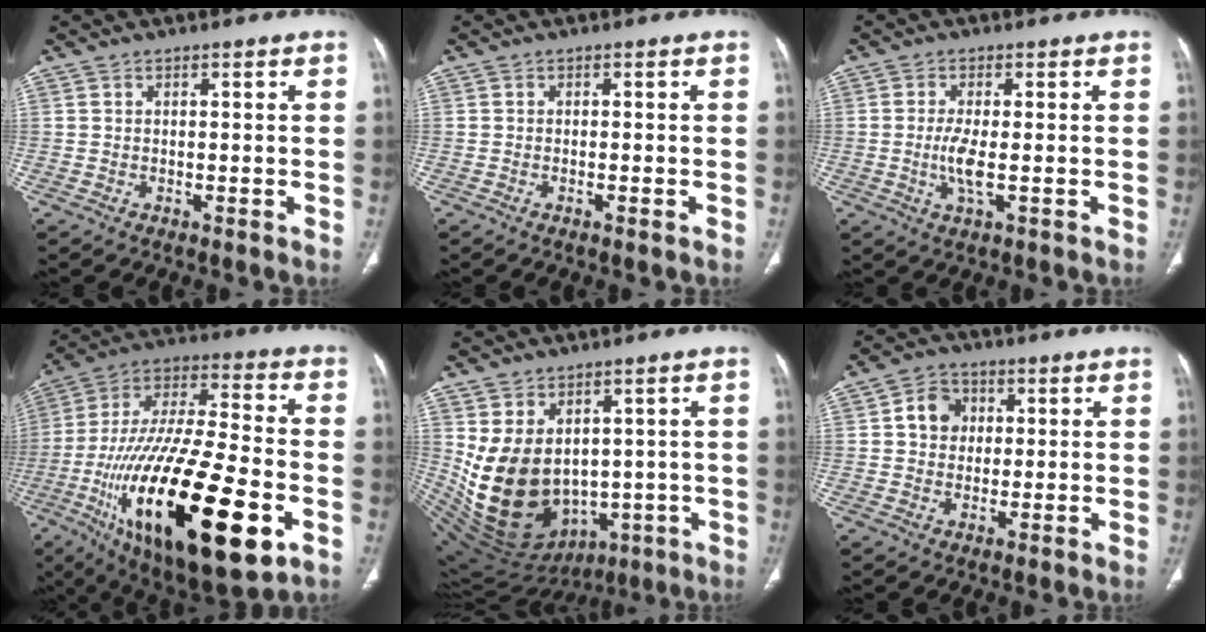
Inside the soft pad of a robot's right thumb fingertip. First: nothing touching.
{"total": 1.0, "force": [-0.5, 0.1, 0.8], "torque": [-0.018, -0.002, -0.007]}
{"total": 4.3, "force": [-0.6, 1.1, 4.1], "torque": [-0.095, -0.009, -0.013]}
{"total": 35.1, "force": [-11.6, 12.1, 30.9], "torque": [-0.581, 0.014, -0.182]}
{"total": 17.5, "force": [0.5, 12.8, 11.8], "torque": [-0.203, -0.019, 0.058]}
{"total": 6.2, "force": [1.1, 5.3, 2.9], "torque": [-0.025, 0.006, 0.013]}